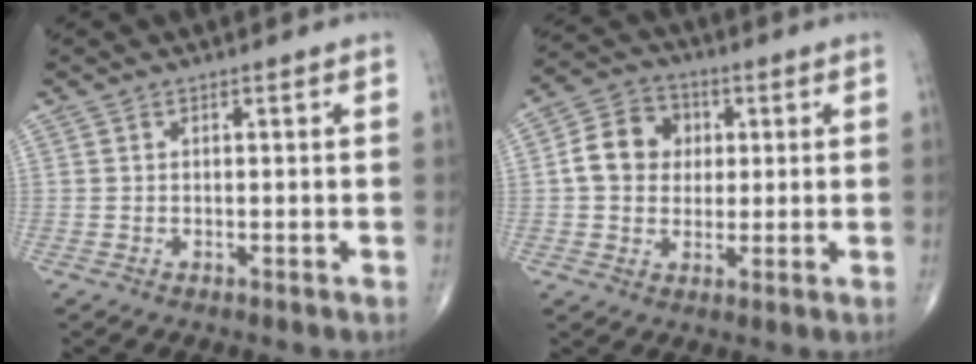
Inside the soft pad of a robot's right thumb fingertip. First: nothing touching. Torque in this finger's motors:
{"motor_torque": [1.05, 0.95, 0.63, 0.01, 0.03]}